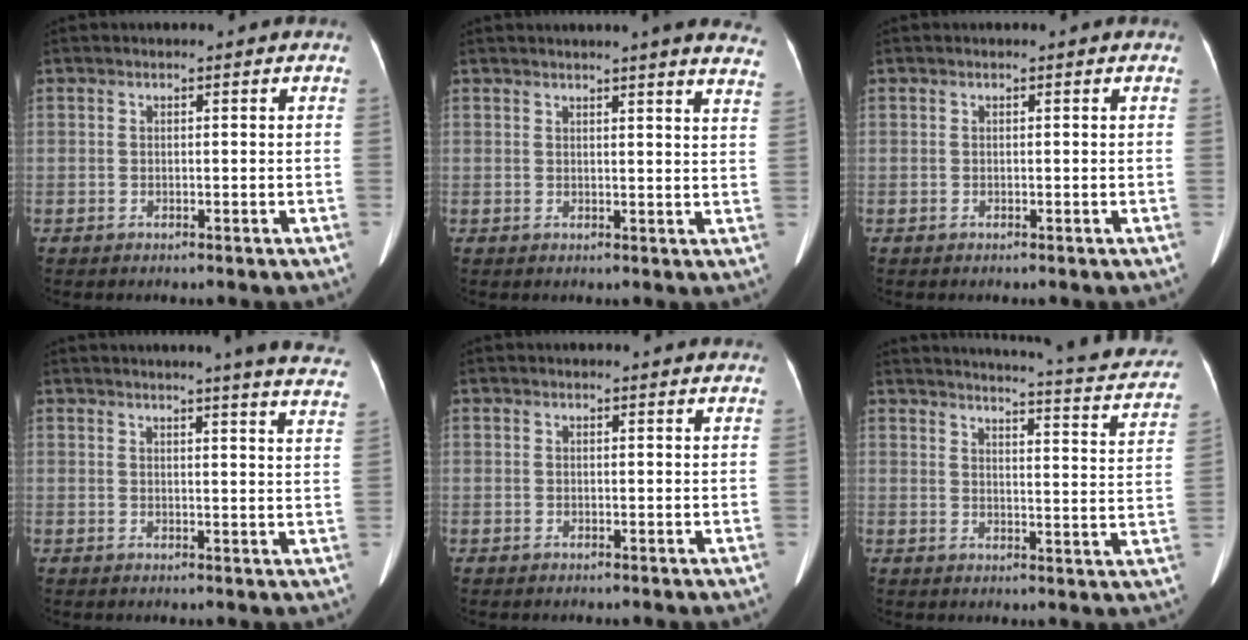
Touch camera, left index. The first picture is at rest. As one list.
[{"total": 13.2, "force": [12.0, 0.0, 5.5], "torque": [-0.057, -0.042, 0.116]}, {"total": 0.0}, {"total": 15.6, "force": [14.3, -0.2, 6.3], "torque": [-0.071, -0.063, 0.144]}, {"total": 3.2, "force": [3.1, 0.4, 0.7], "torque": [-0.013, 0.006, 0.026]}, {"total": 20.9, "force": [18.8, 2.7, 8.8], "torque": [-0.106, -0.045, 0.201]}]